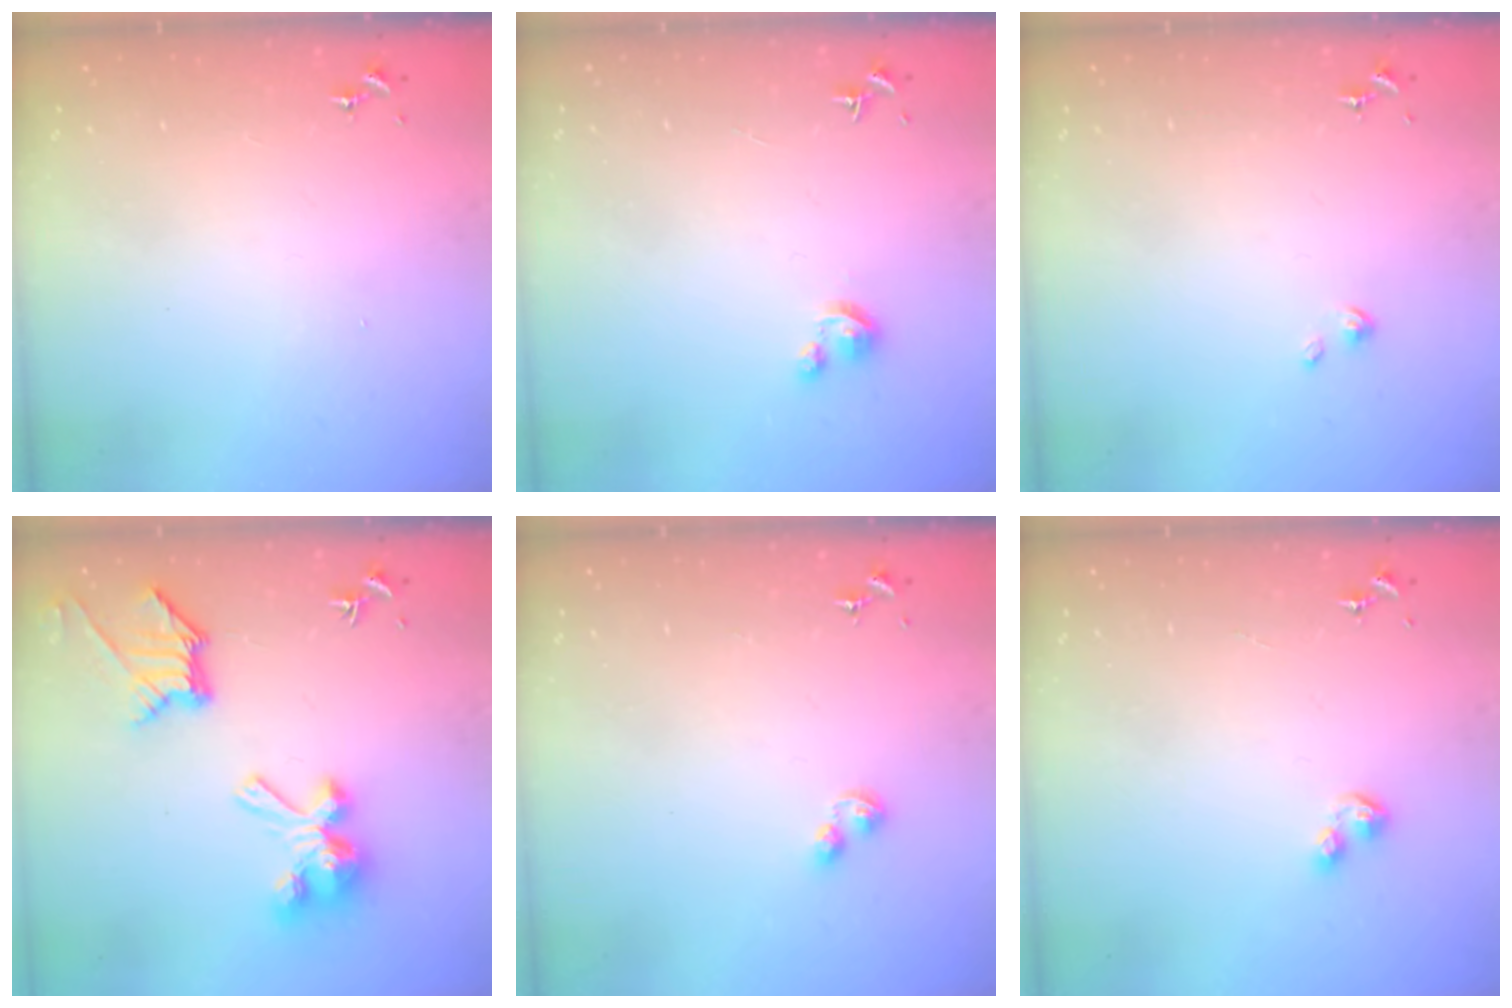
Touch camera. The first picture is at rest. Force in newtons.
{"total": 4.5, "press": 4.5, "slide": 0.4}
{"total": 2.9, "press": 2.9, "slide": 0.2}
{"total": 12.1, "press": 12.0, "slide": 1.4}
{"total": 3.6, "press": 3.6, "slide": 0.5}
{"total": 4.2, "press": 4.1, "slide": 0.7}